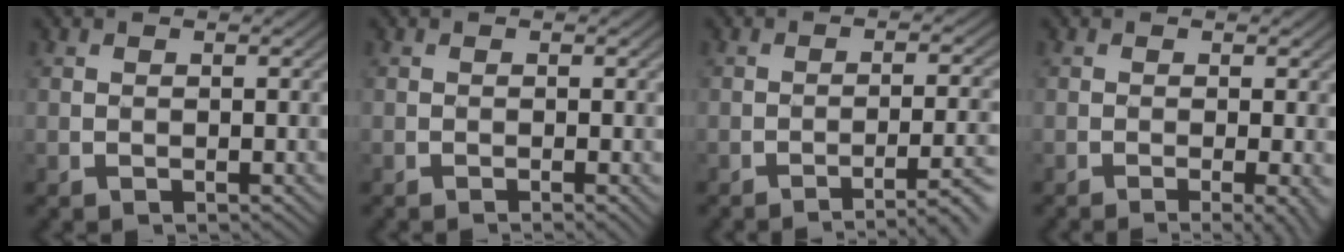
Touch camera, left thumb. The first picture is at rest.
{"total": 1.0, "force": [-0.4, 0.2, 0.9], "torque": [-0.008, 0.001, -0.009]}
{"total": 6.3, "force": [-3.5, 1.3, 5.1], "torque": [-0.076, 0.007, -0.049]}
{"total": 3.6, "force": [-1.5, 0.6, 3.1], "torque": [-0.037, 0.004, -0.026]}